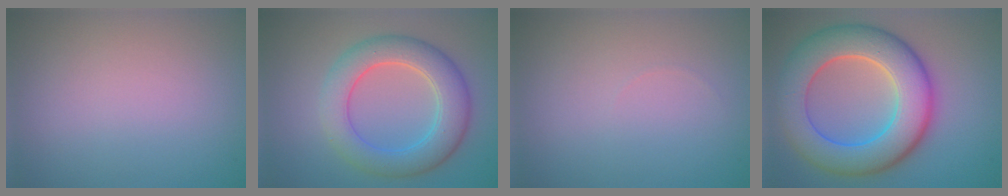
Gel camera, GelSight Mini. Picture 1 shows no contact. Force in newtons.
{"total": 6.1, "press": 6.1, "slide": 0.1}
{"total": 0.0}
{"total": 10.1, "press": 10.1, "slide": 0.3}